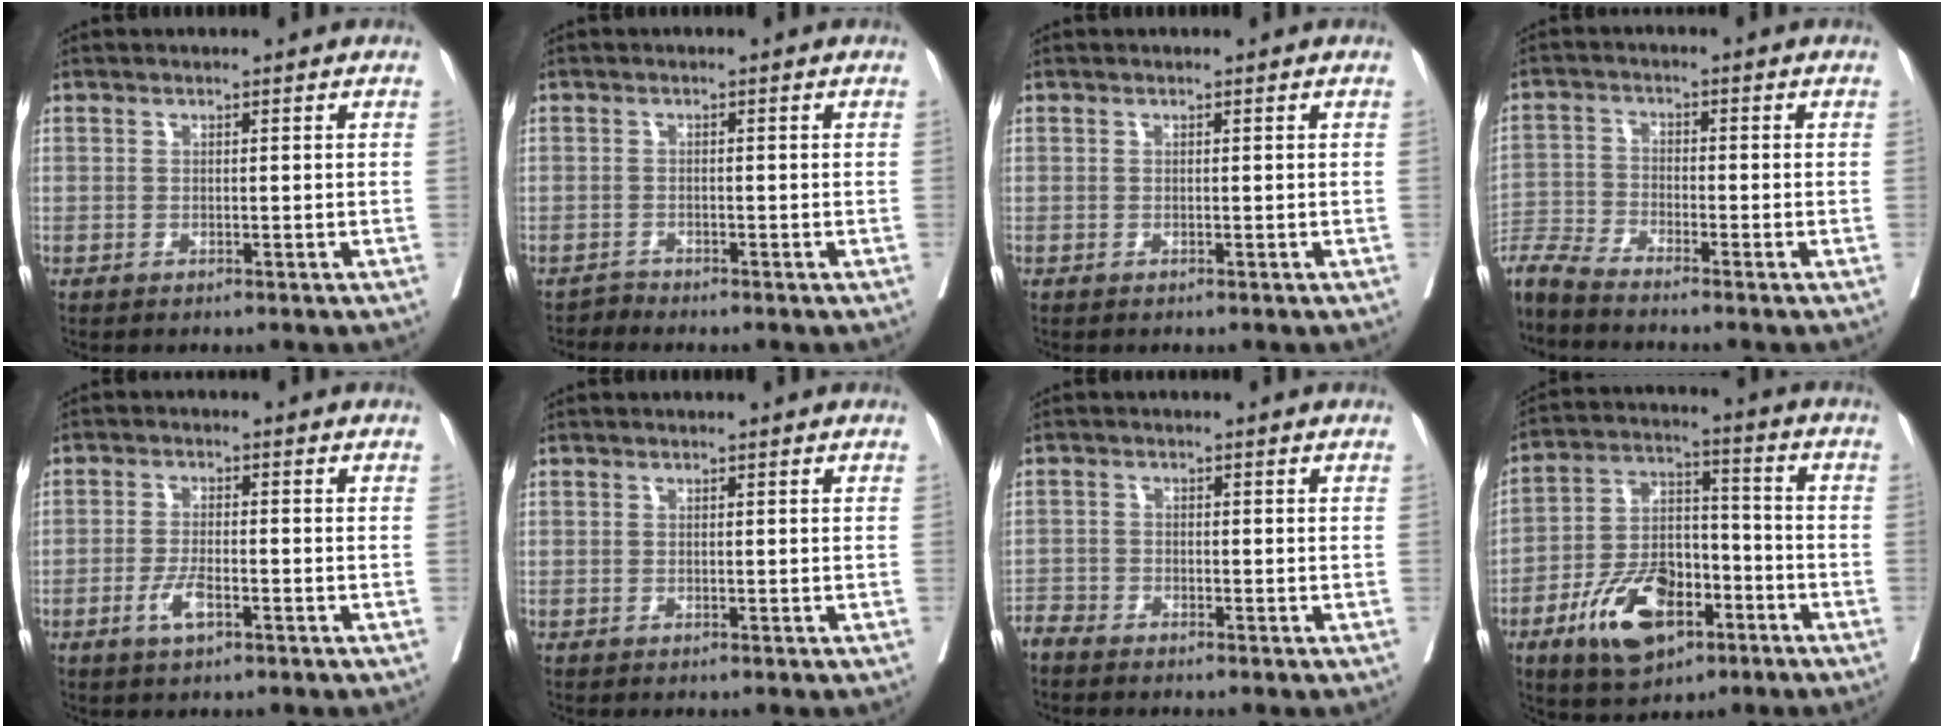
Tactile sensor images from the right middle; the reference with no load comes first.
{"total": 0.9, "force": [-0.8, -0.1, -0.4], "torque": [0.010, -0.005, -0.014]}
{"total": 0.0}
{"total": 6.4, "force": [-6.2, -1.0, 1.6], "torque": [-0.031, -0.013, -0.122]}
{"total": 3.8, "force": [-1.8, 1.0, 3.2], "torque": [-0.063, -0.001, -0.033]}
{"total": 0.0}
{"total": 2.3, "force": [-2.2, 0.3, 0.1], "torque": [0.002, -0.006, -0.045]}
{"total": 13.6, "force": [-6.9, 6.8, 9.5], "torque": [-0.178, 0.006, -0.118]}